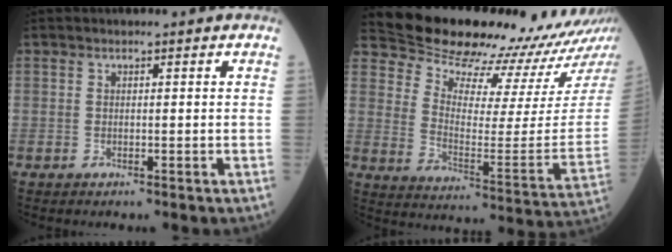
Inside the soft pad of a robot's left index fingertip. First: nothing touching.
{"total": 20.6, "force": [19.8, 0.5, 5.9], "torque": [-0.112, -0.110, 0.269]}